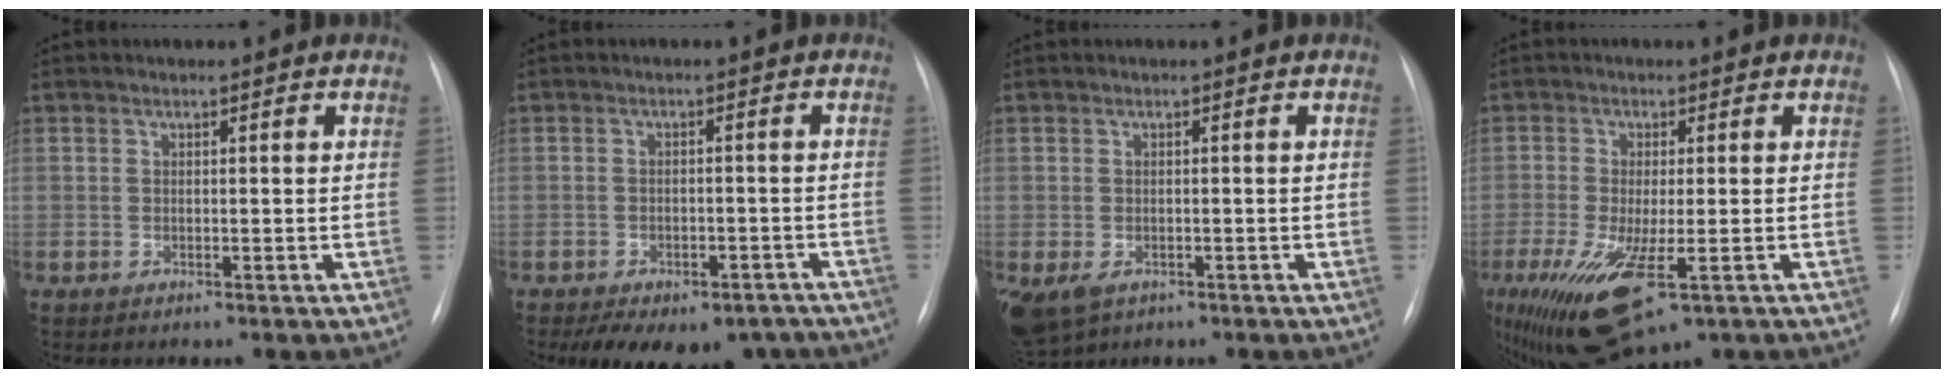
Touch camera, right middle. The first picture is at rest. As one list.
[{"total": 13.9, "force": [-10.0, 7.5, 5.9], "torque": [-0.100, 0.010, -0.119]}, {"total": 6.5, "force": [-3.2, 4.5, 3.3], "torque": [-0.079, -0.008, -0.044]}, {"total": 10.6, "force": [-4.8, 3.0, 8.9], "torque": [-0.163, -0.028, -0.074]}]